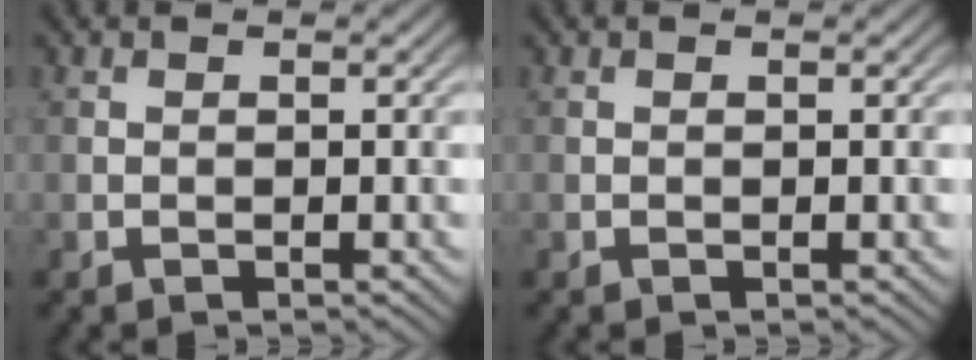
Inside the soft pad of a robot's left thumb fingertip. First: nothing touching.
{"total": 0.0}